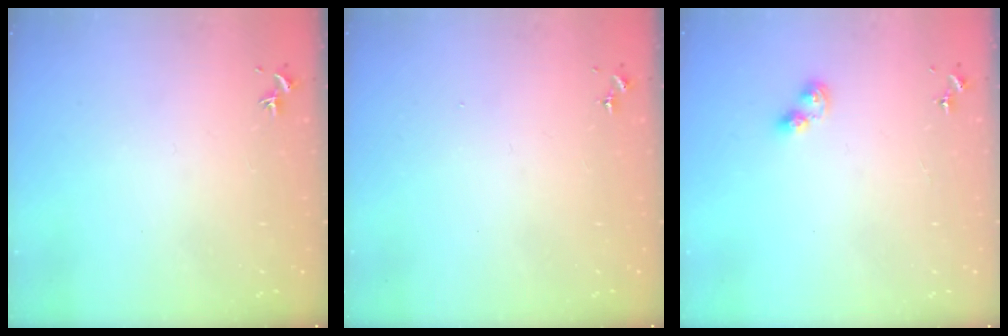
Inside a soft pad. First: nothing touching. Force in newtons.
{"total": 0.0}
{"total": 4.4, "press": 4.4, "slide": 0.6}